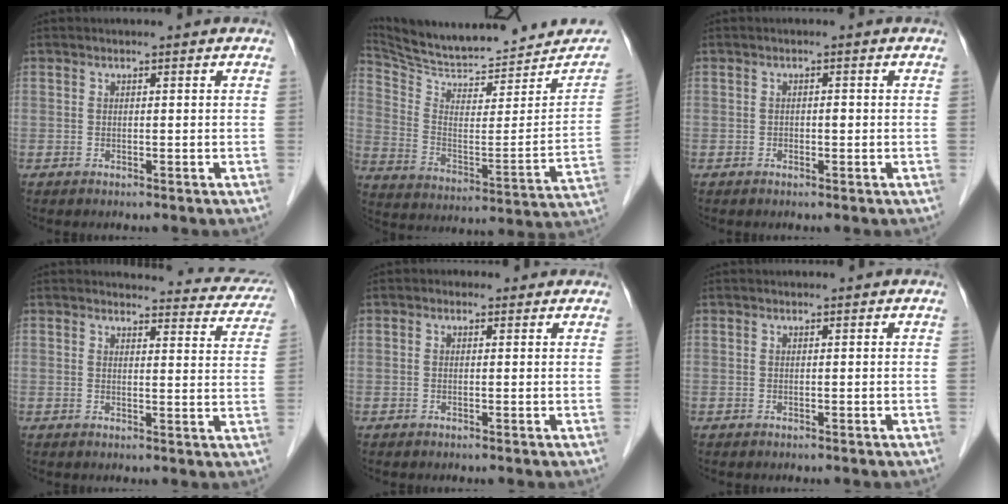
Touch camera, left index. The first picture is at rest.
{"total": 20.6, "force": [19.3, 3.7, 5.9], "torque": [-0.091, -0.039, 0.287]}
{"total": 0.8, "force": [-0.2, 0.4, 0.6], "torque": [-0.007, 0.002, -0.004]}
{"total": 11.5, "force": [11.1, 2.5, 1.0], "torque": [0.025, -0.044, 0.092]}
{"total": 1.0, "force": [0.4, 0.9, 0.2], "torque": [-0.002, 0.006, 0.000]}
{"total": 0.0}